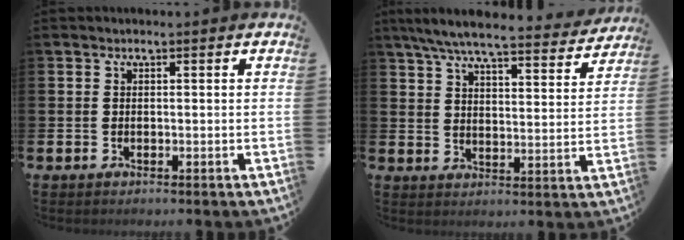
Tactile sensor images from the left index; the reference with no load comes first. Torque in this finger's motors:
{"motor_torque": [1.07, -1.07, 1.05, 0.21]}